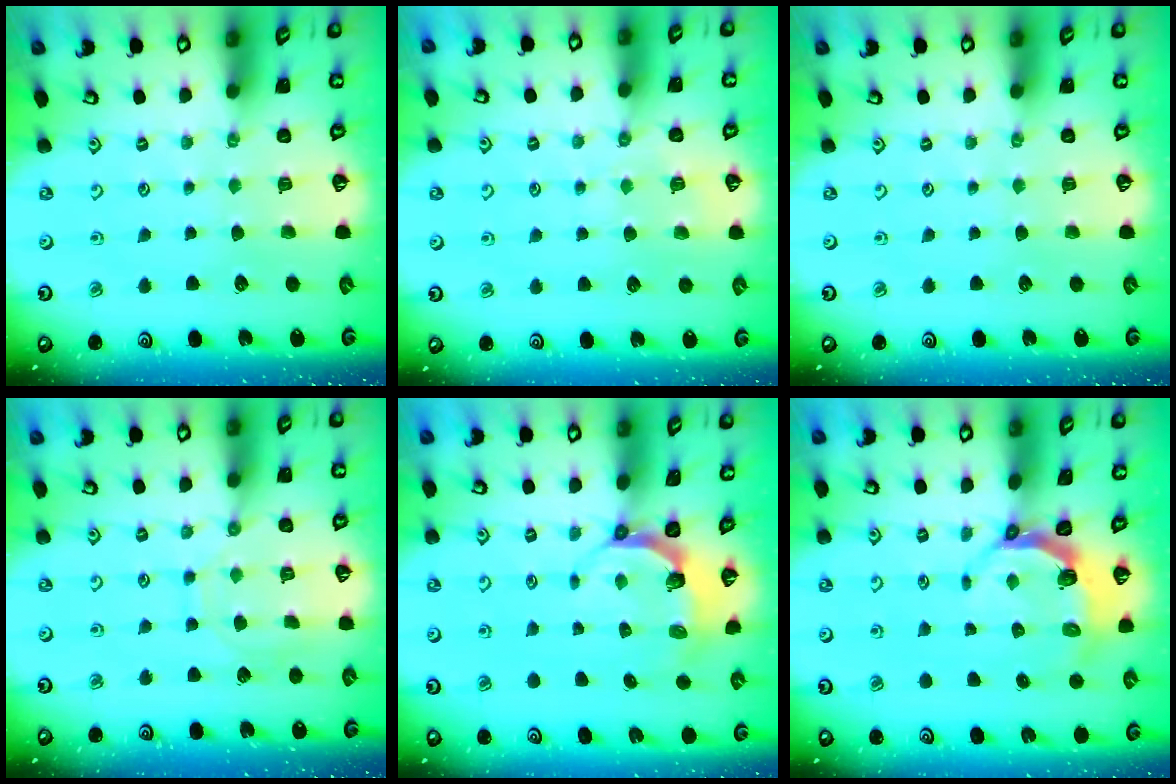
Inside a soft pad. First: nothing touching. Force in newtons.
{"total": 4.8, "press": 4.8, "slide": 0.7}
{"total": 0.0}
{"total": 9.2, "press": 9.2, "slide": 0.7}
{"total": 5.1, "press": 4.0, "slide": 3.2}
{"total": 4.5, "press": 3.2, "slide": 3.2}